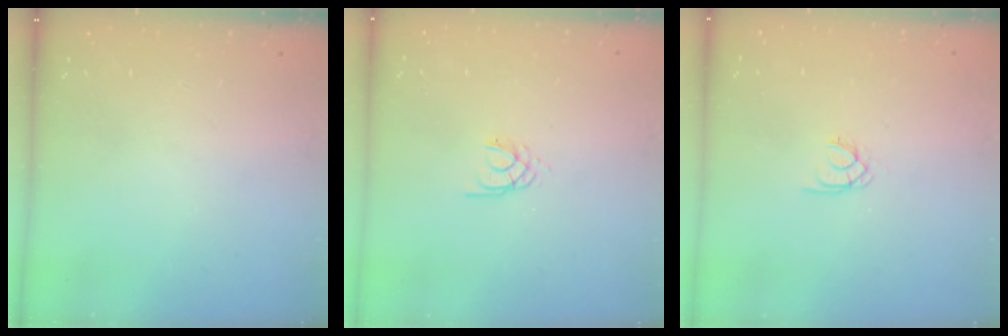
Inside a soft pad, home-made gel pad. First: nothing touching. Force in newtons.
{"total": 1.9, "press": 1.9, "slide": 0.3}
{"total": 1.4, "press": 1.4, "slide": 0.3}